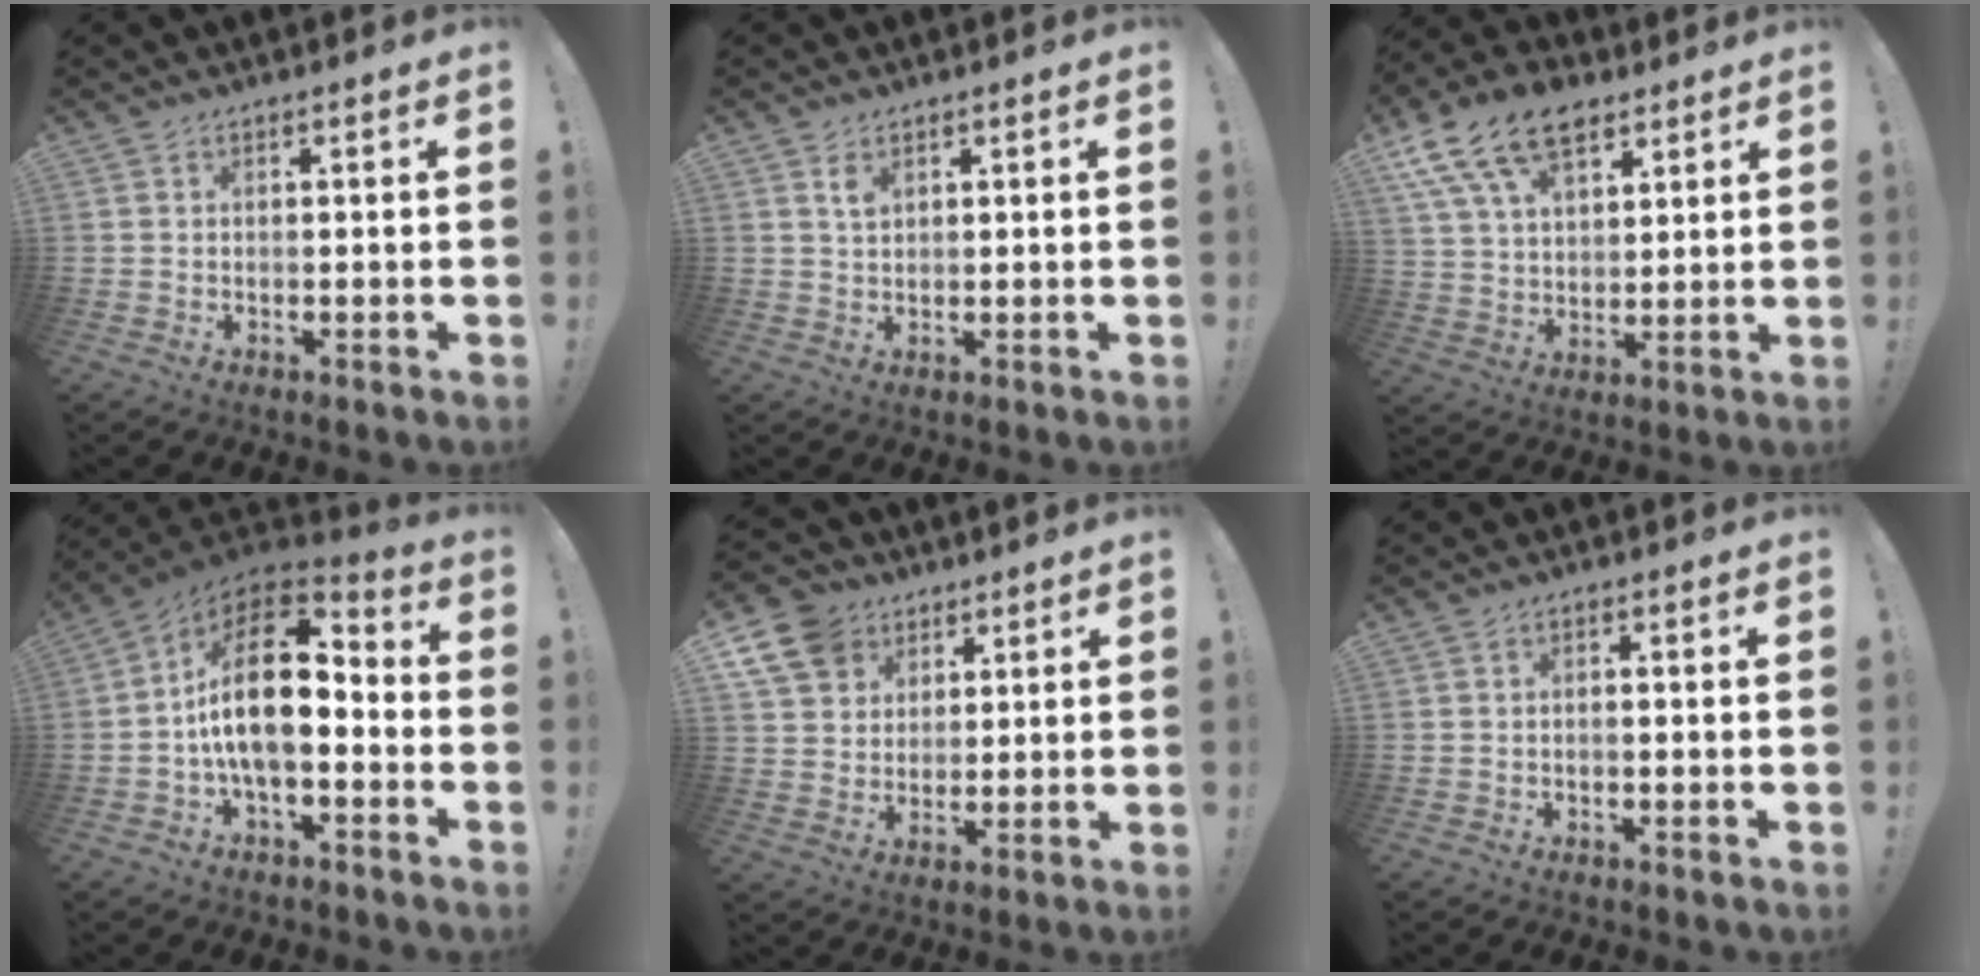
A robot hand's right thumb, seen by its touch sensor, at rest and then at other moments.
{"total": 2.6, "force": [1.6, 1.4, 1.6], "torque": [-0.018, -0.009, 0.025]}
{"total": 16.3, "force": [9.4, 9.5, 9.3], "torque": [-0.166, -0.042, 0.176]}
{"total": 17.9, "force": [0.1, 8.8, 15.6], "torque": [-0.274, 0.007, 0.005]}
{"total": 12.6, "force": [6.0, 10.1, 4.6], "torque": [-0.073, -0.033, 0.122]}
{"total": 1.2, "force": [-0.9, -0.1, 0.7], "torque": [-0.018, 0.003, -0.016]}